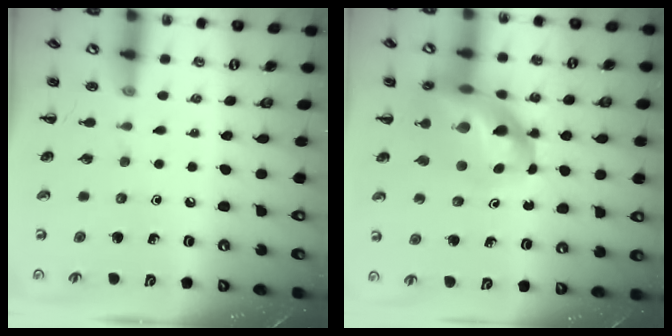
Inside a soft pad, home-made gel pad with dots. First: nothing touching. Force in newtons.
{"total": 17.9, "press": 17.4, "slide": 4.2}